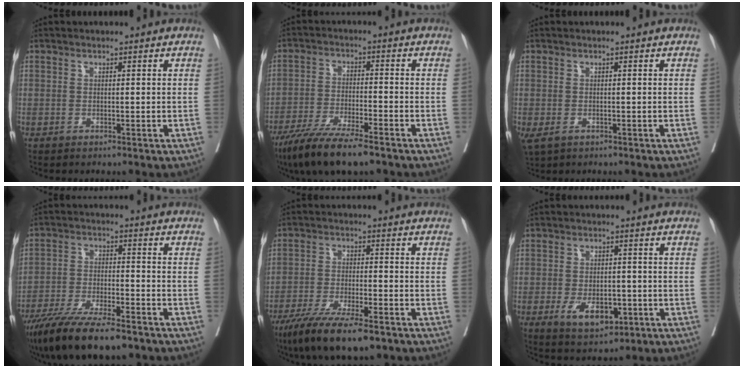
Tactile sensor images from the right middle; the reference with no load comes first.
{"total": 10.9, "force": [-8.2, 1.3, 7.0], "torque": [-0.121, -0.027, -0.143]}
{"total": 2.9, "force": [-1.2, 1.8, 1.9], "torque": [-0.042, -0.011, -0.013]}
{"total": 14.8, "force": [-11.6, 2.8, 8.9], "torque": [-0.154, -0.033, -0.196]}
{"total": 12.4, "force": [-8.8, 2.4, 8.4], "torque": [-0.141, -0.027, -0.146]}
{"total": 6.7, "force": [-2.5, 3.6, 5.1], "torque": [-0.087, -0.006, -0.027]}